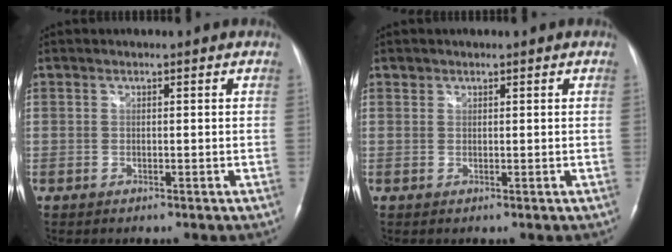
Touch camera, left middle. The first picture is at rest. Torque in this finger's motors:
{"motor_torque": [0.05, -0.08, 0.05, 0.01]}